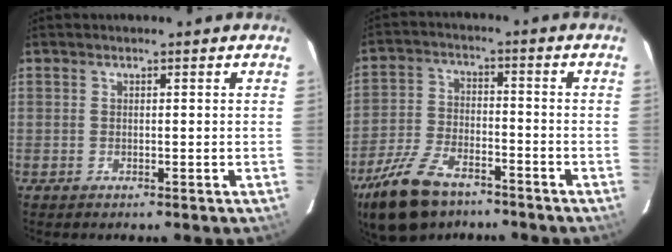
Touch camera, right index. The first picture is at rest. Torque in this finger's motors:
{"motor_torque": [0.97, -1.02, 0.53, 0.12]}